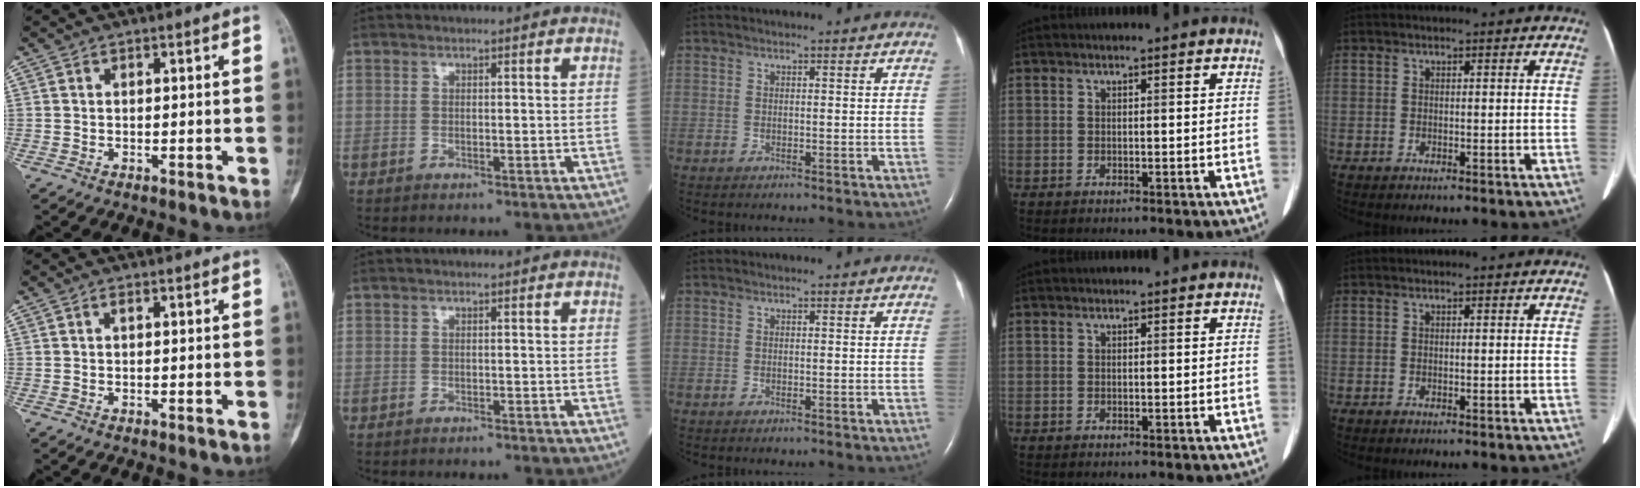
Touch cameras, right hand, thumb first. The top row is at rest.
{"thumb": {"total": 0.5, "force": [0.1, 0.3, 0.4], "torque": [-0.010, 0.001, 0.001]}, "index": {"total": 0.7, "force": [-0.7, 0.1, 0.3], "torque": [-0.007, -0.001, -0.011]}}